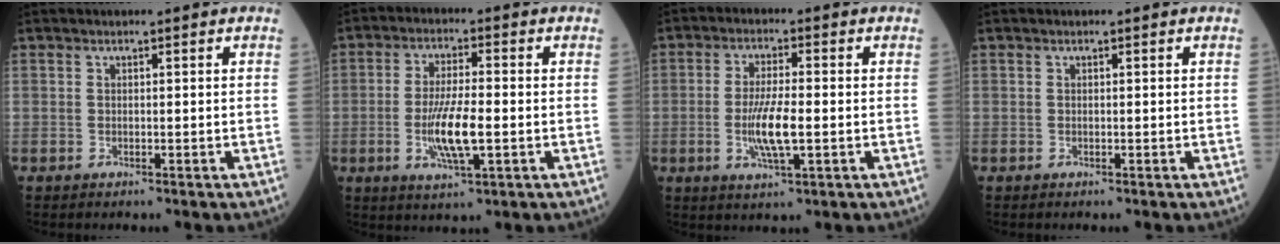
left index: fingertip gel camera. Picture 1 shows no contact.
{"total": 8.0, "force": [-1.7, 1.5, 7.6], "torque": [-0.154, -0.011, -0.033]}
{"total": 6.8, "force": [-1.3, 1.2, 6.6], "torque": [-0.137, -0.011, -0.025]}
{"total": 0.0}